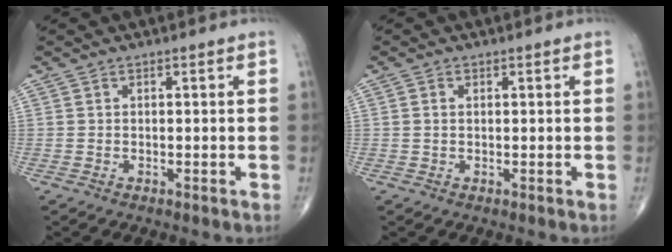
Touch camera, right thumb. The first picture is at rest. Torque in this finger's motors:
{"motor_torque": [0.02, 0.05, -0.12, -0.09, 0.00]}